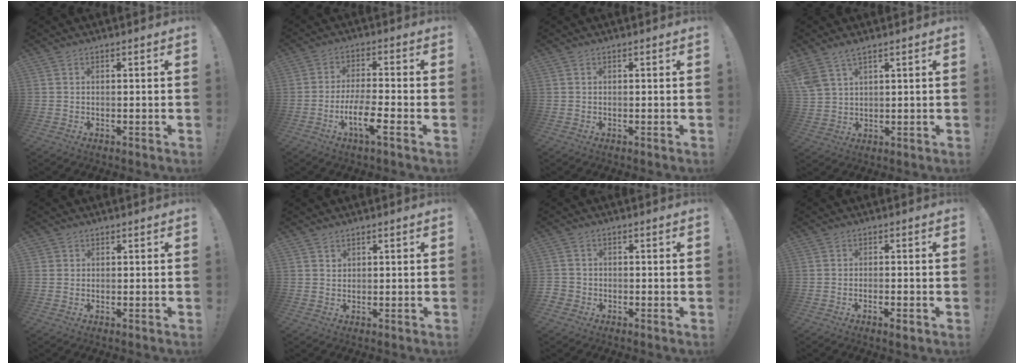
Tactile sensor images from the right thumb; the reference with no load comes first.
{"total": 10.0, "force": [-3.9, 2.3, 8.9], "torque": [-0.167, 0.003, -0.072]}
{"total": 0.0}
{"total": 5.4, "force": [4.2, 1.9, 2.9], "torque": [-0.061, -0.017, 0.084]}
{"total": 1.1, "force": [0.6, 0.9, 0.2], "torque": [-0.002, -0.002, 0.010]}
{"total": 1.2, "force": [0.9, 0.8, 0.0], "torque": [0.017, -0.007, 0.014]}
{"total": 2.2, "force": [-1.3, 1.6, 0.8], "torque": [-0.011, 0.006, -0.023]}
{"total": 2.4, "force": [-1.3, 0.2, 2.1], "torque": [-0.030, -0.001, -0.020]}